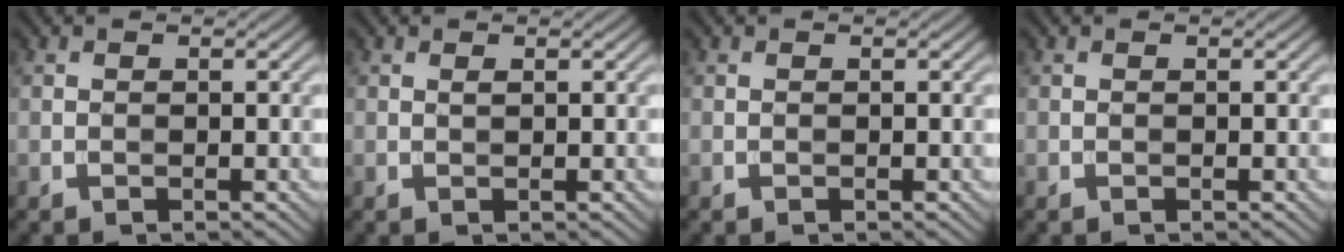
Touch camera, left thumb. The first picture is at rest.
{"total": 0.5, "force": [0.3, 0.1, 0.4], "torque": [-0.008, 0.000, 0.005]}
{"total": 0.0}
{"total": 0.0}